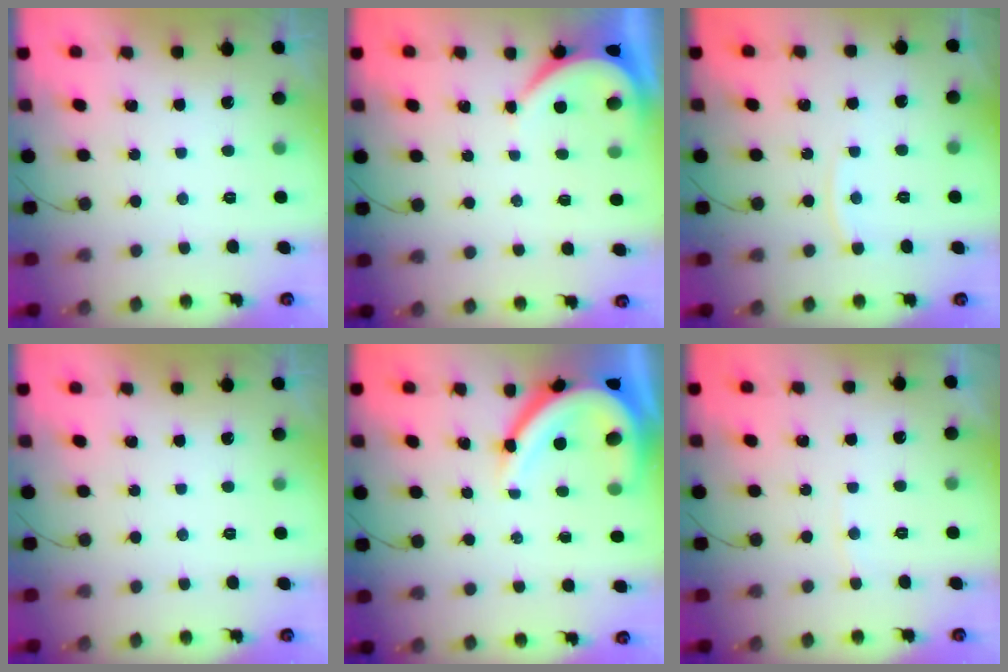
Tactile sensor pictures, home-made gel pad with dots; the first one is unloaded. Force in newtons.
{"total": 3.9, "press": 3.8, "slide": 0.6}
{"total": 4.2, "press": 4.1, "slide": 0.6}
{"total": 0.0}
{"total": 13.2, "press": 13.1, "slide": 1.3}
{"total": 2.9, "press": 2.9, "slide": 0.4}